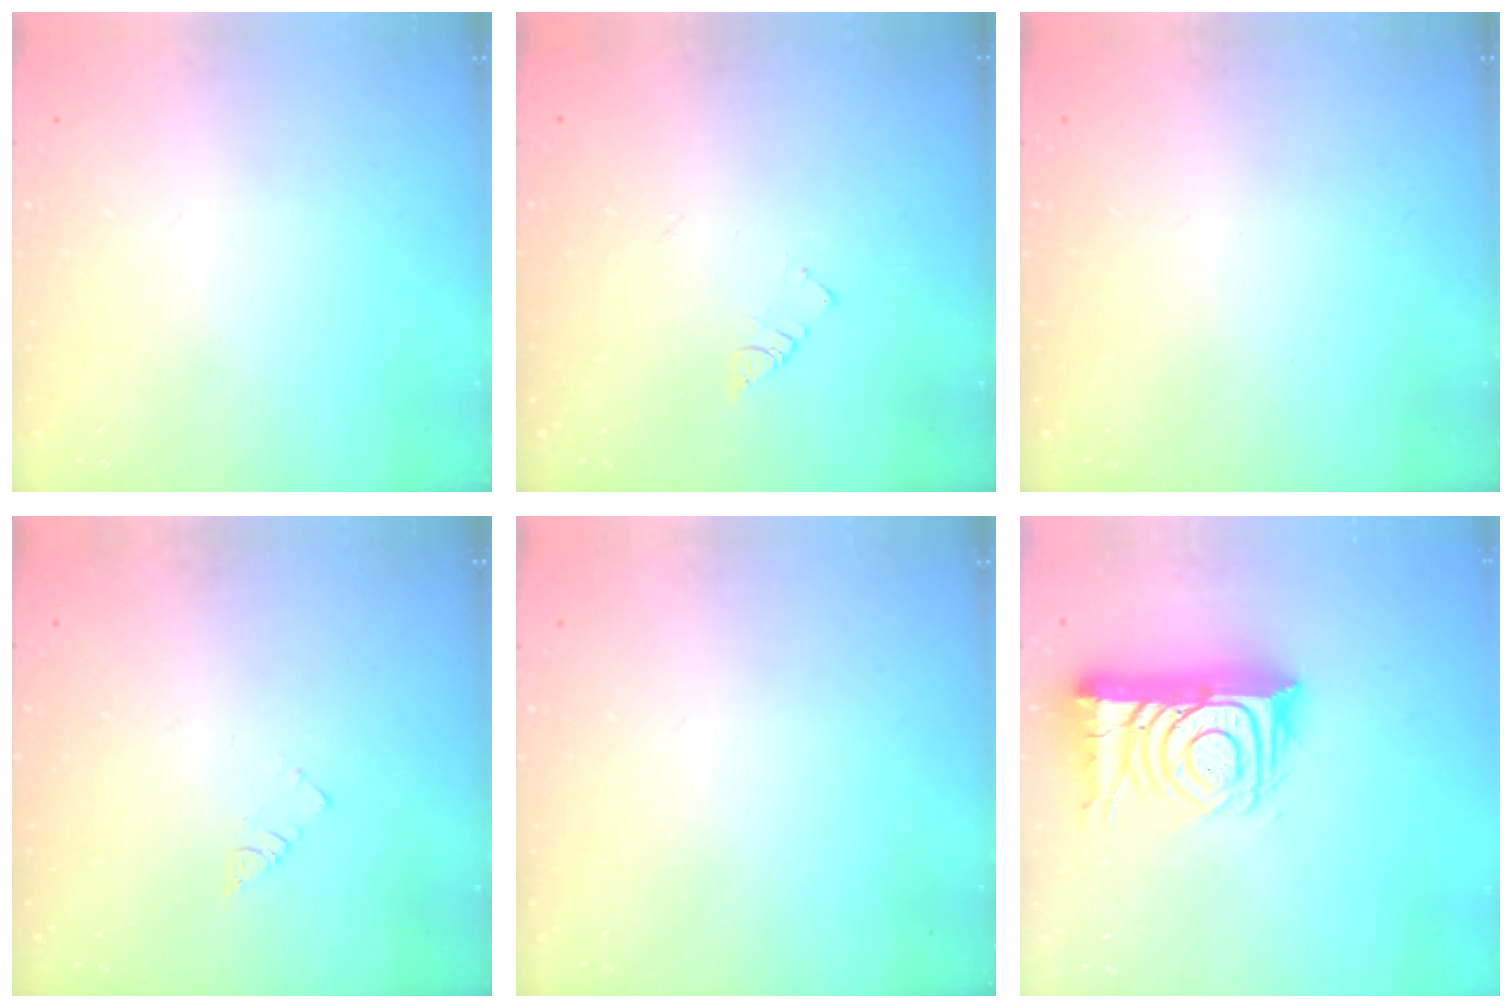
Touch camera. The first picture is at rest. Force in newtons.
{"total": 4.0, "press": 4.0, "slide": 0.4}
{"total": 0.0}
{"total": 2.3, "press": 2.3, "slide": 0.4}
{"total": 0.0}
{"total": 17.6, "press": 17.5, "slide": 1.6}